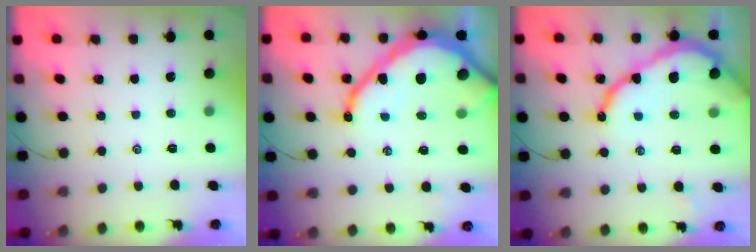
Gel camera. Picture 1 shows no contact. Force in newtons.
{"total": 21.8, "press": 21.7, "slide": 2.2}
{"total": 13.8, "press": 13.7, "slide": 1.4}